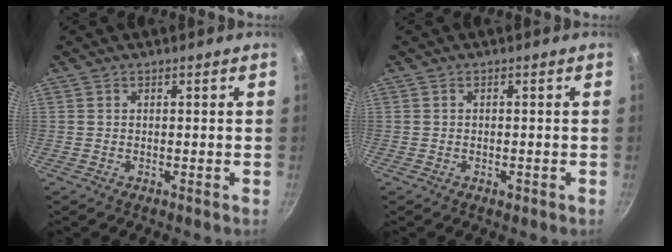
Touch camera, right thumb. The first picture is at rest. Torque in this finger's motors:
{"motor_torque": [-0.18, 0.03, 0.02, 0.44, -0.02]}